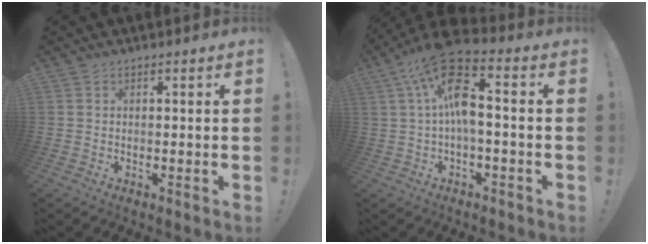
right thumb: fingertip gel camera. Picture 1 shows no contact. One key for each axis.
{"total": 14.4, "fx": 2.6, "fy": 5.6, "fz": 13.0, "tx": -0.245, "ty": -0.001, "tz": 0.040}